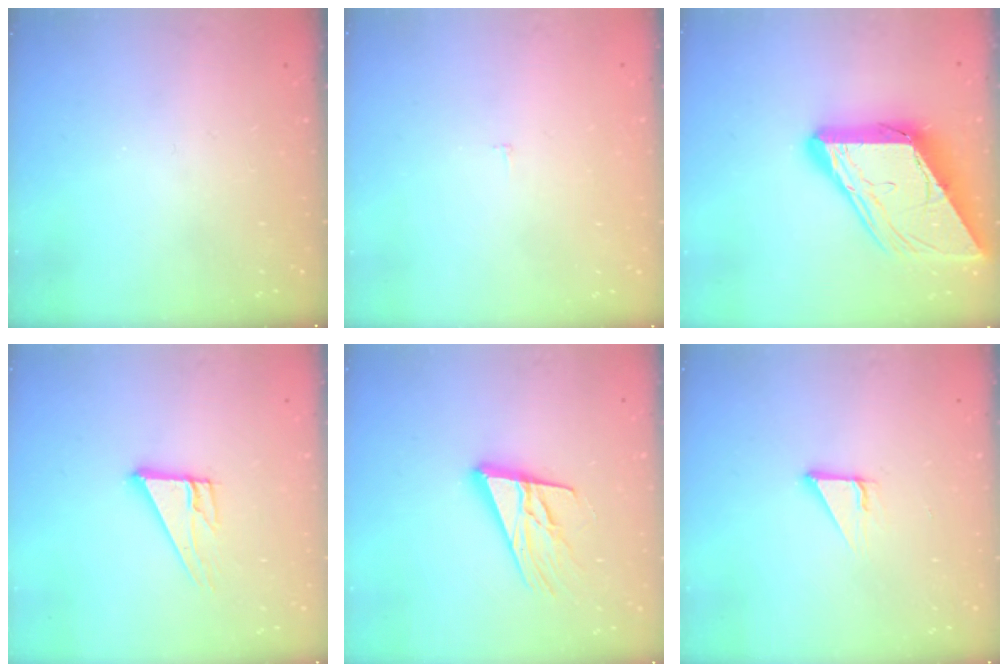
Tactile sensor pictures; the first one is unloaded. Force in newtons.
{"total": 2.3, "press": 2.3, "slide": 0.2}
{"total": 17.5, "press": 17.4, "slide": 1.7}
{"total": 10.0, "press": 10.0, "slide": 0.5}
{"total": 17.0, "press": 16.5, "slide": 4.2}
{"total": 3.4, "press": 3.4, "slide": 0.3}